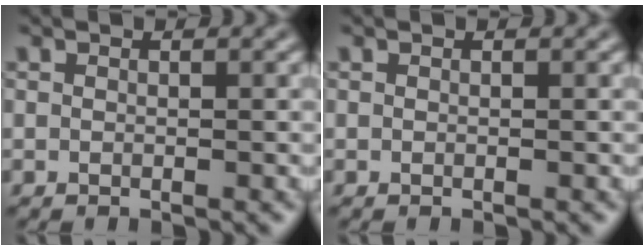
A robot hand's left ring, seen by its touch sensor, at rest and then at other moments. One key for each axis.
{"total": 0.0}